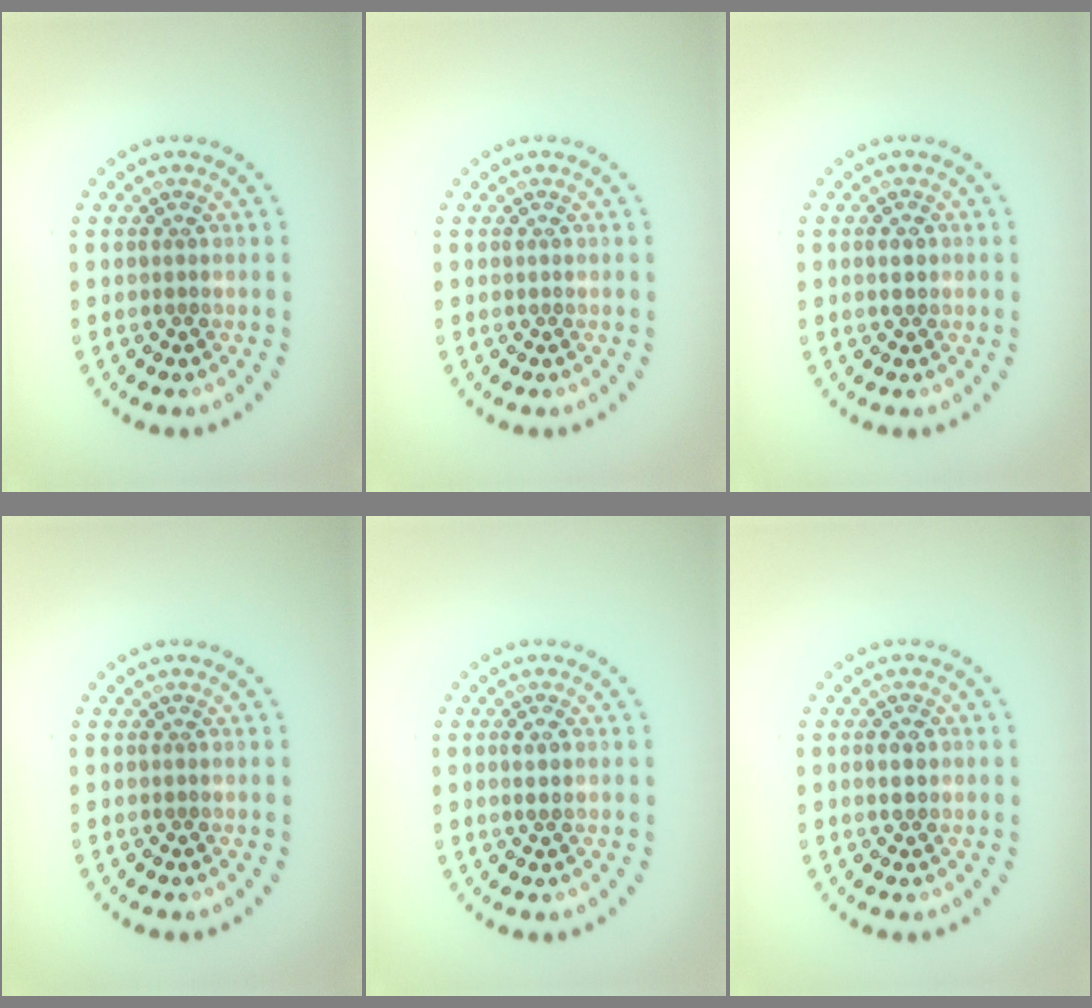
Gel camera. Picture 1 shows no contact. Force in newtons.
{"total": 0.0}
{"total": 1.2, "press": 1.2, "slide": 0.1}
{"total": 0.0}
{"total": 1.1, "press": 1.0, "slide": 0.6}
{"total": 1.0, "press": 1.0, "slide": 0.0}